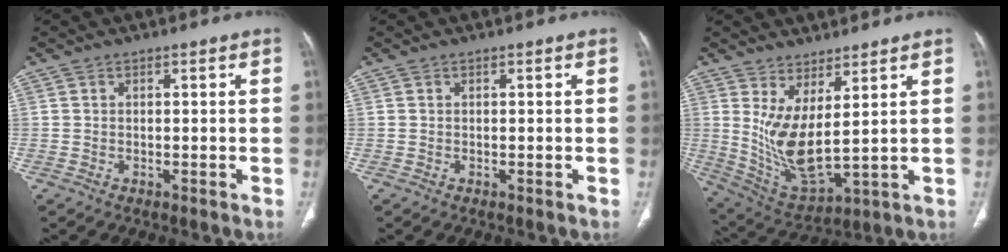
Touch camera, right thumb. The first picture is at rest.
{"total": 0.0}
{"total": 11.2, "force": [3.1, 3.6, 10.2], "torque": [-0.205, -0.043, 0.081]}